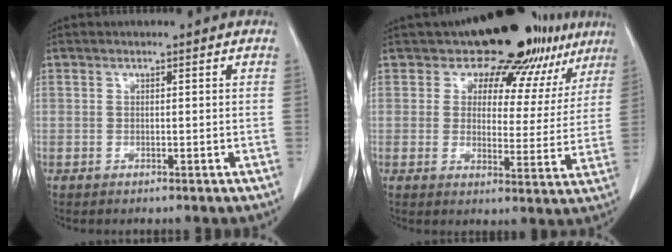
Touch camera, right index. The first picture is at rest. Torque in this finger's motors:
{"motor_torque": [0.86, 0.94, 0.33, 0.09]}